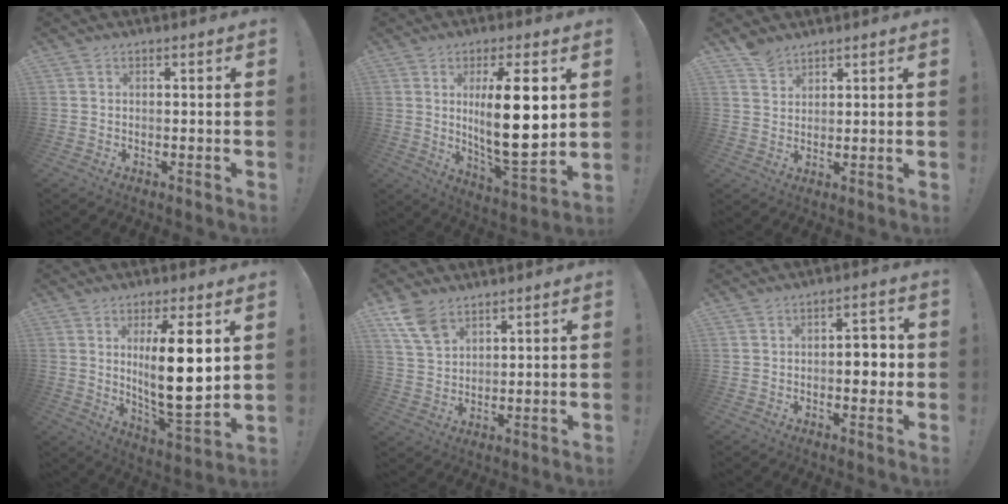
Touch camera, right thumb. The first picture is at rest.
{"total": 17.4, "force": [3.6, 4.8, 16.4], "torque": [-0.265, -0.031, 0.046]}
{"total": 4.5, "force": [3.8, 2.2, 0.9], "torque": [-0.007, -0.023, 0.072]}
{"total": 15.8, "force": [3.9, 3.9, 14.8], "torque": [-0.243, -0.040, 0.051]}
{"total": 8.7, "force": [5.9, 4.7, 4.3], "torque": [-0.074, -0.026, 0.118]}
{"total": 5.9, "force": [-0.8, 3.6, 4.6], "torque": [-0.058, 0.011, -0.017]}